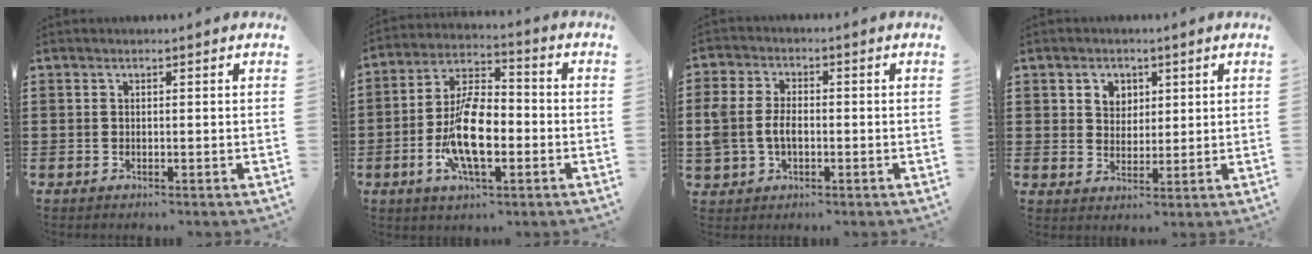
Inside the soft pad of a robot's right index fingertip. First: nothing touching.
{"total": 11.6, "force": [-2.9, 5.2, 10.0], "torque": [-0.202, -0.005, -0.055]}
{"total": 5.1, "force": [-0.8, 3.6, 3.6], "torque": [-0.099, 0.000, -0.023]}
{"total": 3.3, "force": [1.6, 2.9, 0.7], "torque": [-0.026, 0.013, 0.028]}